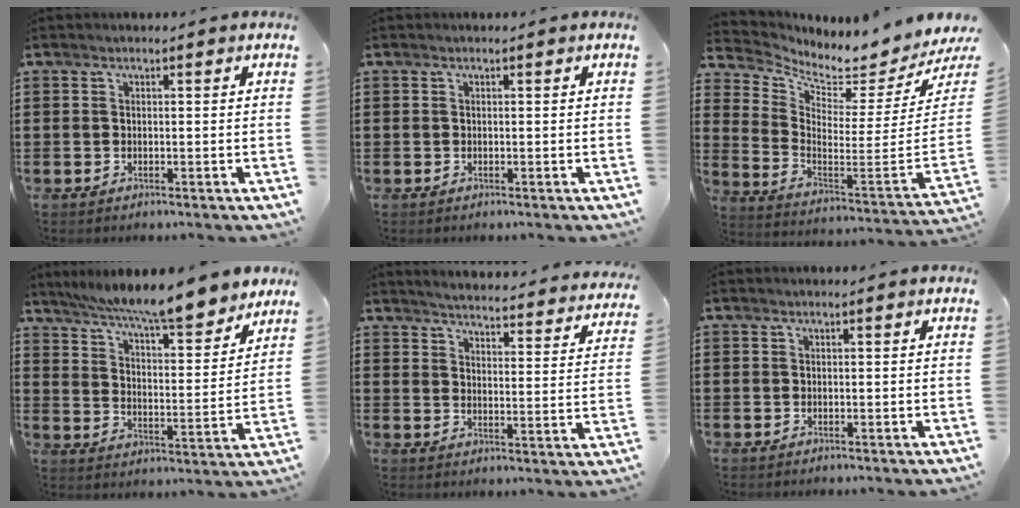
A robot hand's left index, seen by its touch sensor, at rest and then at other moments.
{"total": 0.0}
{"total": 2.5, "force": [2.3, 0.6, 0.7], "torque": [-0.033, -0.054, 0.028]}
{"total": 8.8, "force": [7.9, 0.0, 3.8], "torque": [-0.094, -0.049, 0.136]}
{"total": 3.8, "force": [3.7, -0.7, 0.6], "torque": [-0.033, -0.037, 0.057]}
{"total": 0.0}